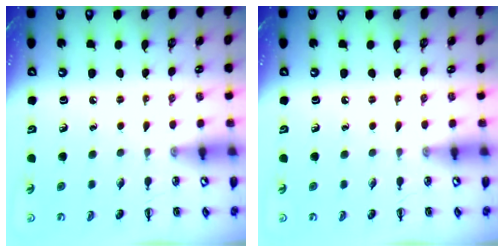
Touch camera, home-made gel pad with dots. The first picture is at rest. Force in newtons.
{"total": 0.0}